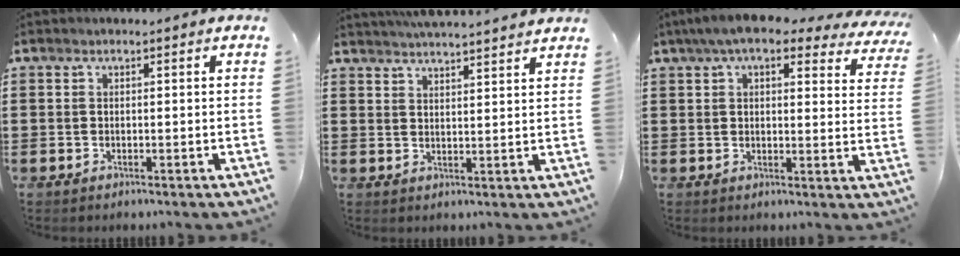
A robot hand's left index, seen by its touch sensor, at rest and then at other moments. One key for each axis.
{"total": 3.8, "fx": 3.8, "fy": -0.3, "fz": 0.4, "tx": -0.020, "ty": -0.017, "tz": 0.067}
{"total": 7.3, "fx": 5.6, "fy": 1.6, "fz": 4.4, "tx": -0.094, "ty": -0.011, "tz": 0.099}